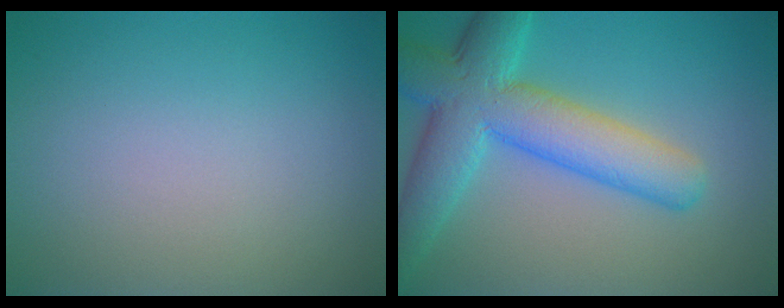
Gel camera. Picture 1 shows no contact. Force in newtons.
{"total": 7.0, "press": 7.0, "slide": 0.6}